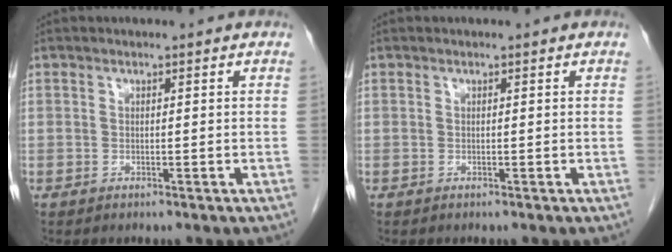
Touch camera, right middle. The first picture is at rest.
{"total": 0.0}